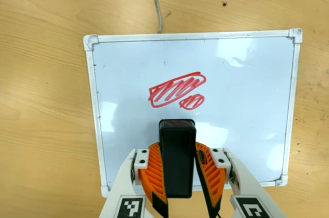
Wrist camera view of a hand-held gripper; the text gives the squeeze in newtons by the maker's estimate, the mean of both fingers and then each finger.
{"total": 9.1, "left": 7.5, "right": 10.7}